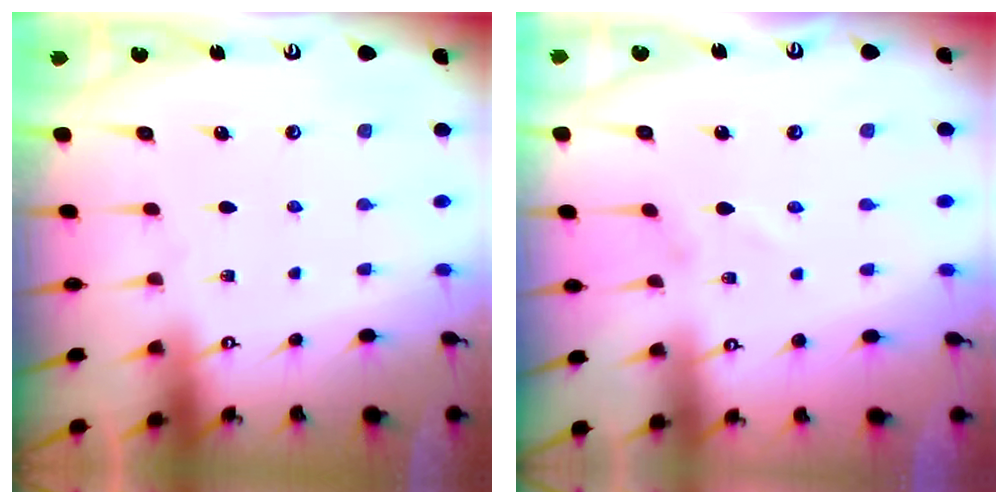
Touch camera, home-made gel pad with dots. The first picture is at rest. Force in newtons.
{"total": 1.4, "press": 1.4, "slide": 0.2}